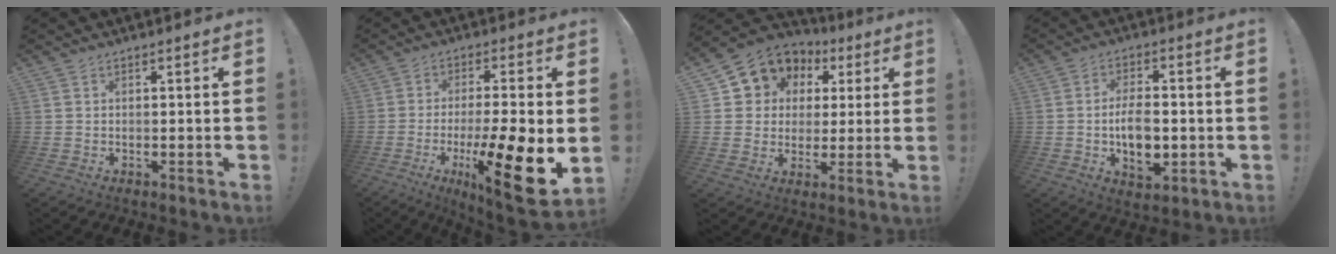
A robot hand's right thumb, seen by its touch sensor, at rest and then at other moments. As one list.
[{"total": 19.1, "force": [-5.8, 4.3, 17.7], "torque": [-0.267, 0.021, -0.079]}, {"total": 9.3, "force": [3.8, 8.2, 2.3], "torque": [-0.042, -0.028, 0.081]}, {"total": 10.3, "force": [-1.7, 5.9, 8.3], "torque": [-0.123, 0.000, -0.027]}]